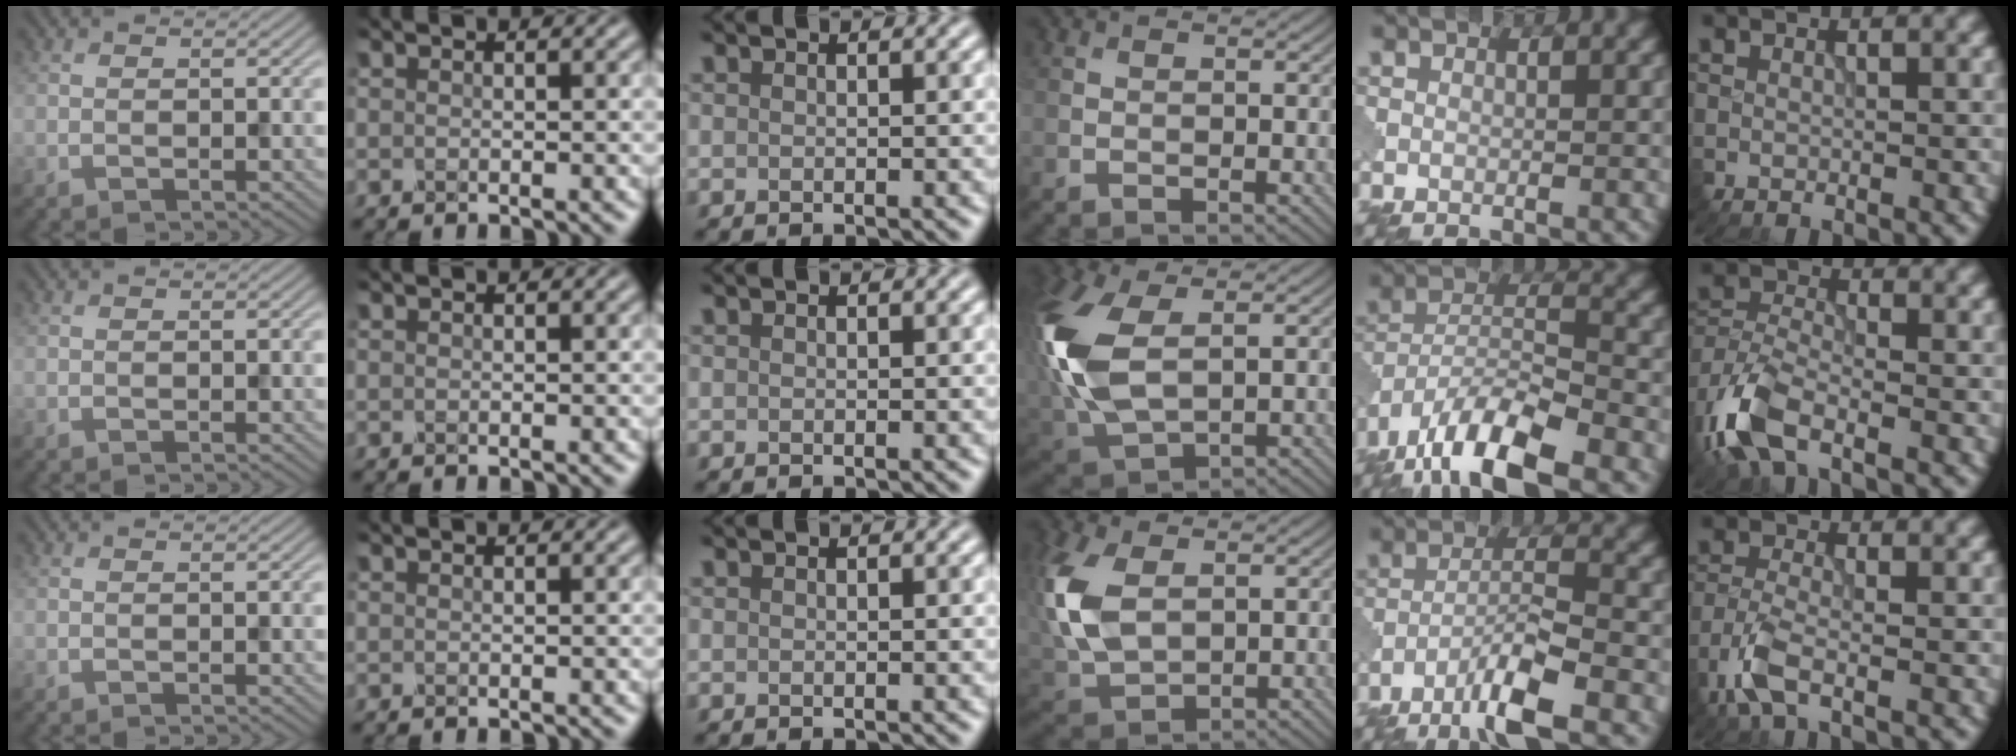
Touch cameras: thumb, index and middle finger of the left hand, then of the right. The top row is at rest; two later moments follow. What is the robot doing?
{"motion": "squeeze", "object": "clothespin"}